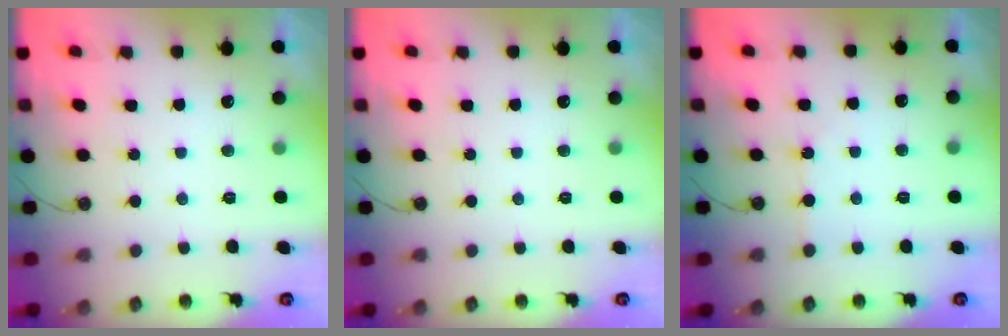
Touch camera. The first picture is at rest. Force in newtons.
{"total": 0.0}
{"total": 1.9, "press": 1.8, "slide": 0.4}